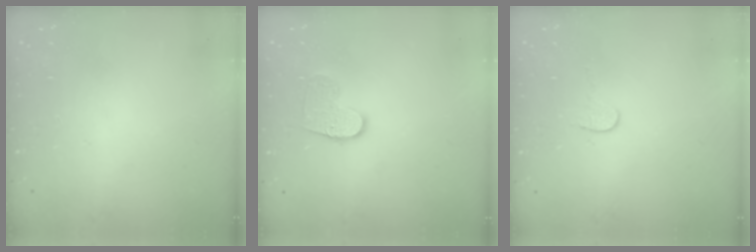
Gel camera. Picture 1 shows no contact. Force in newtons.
{"total": 9.2, "press": 9.2, "slide": 0.3}
{"total": 4.0, "press": 4.0, "slide": 0.4}